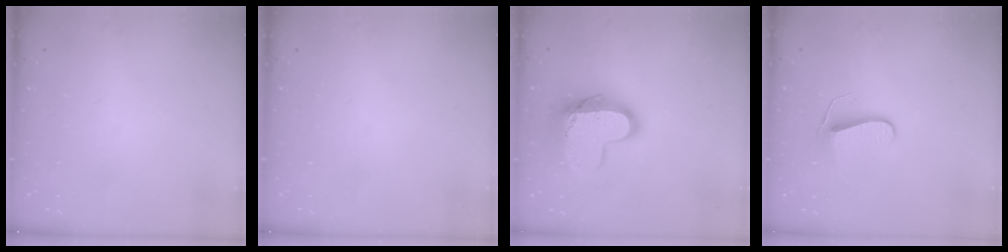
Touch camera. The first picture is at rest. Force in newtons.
{"total": 0.0}
{"total": 14.3, "press": 14.3, "slide": 1.2}
{"total": 7.0, "press": 7.0, "slide": 0.6}